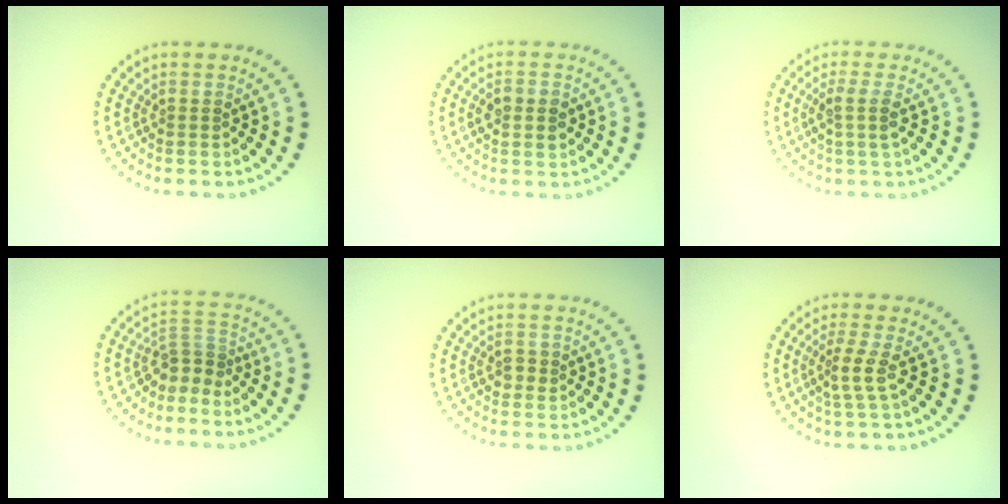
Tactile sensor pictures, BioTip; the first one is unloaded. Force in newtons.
{"total": 2.1, "press": 2.1, "slide": 0.1}
{"total": 1.9, "press": 1.6, "slide": 1.1}
{"total": 2.5, "press": 1.7, "slide": 1.8}
{"total": 1.2, "press": 1.2, "slide": 0.1}
{"total": 2.3, "press": 1.6, "slide": 1.7}